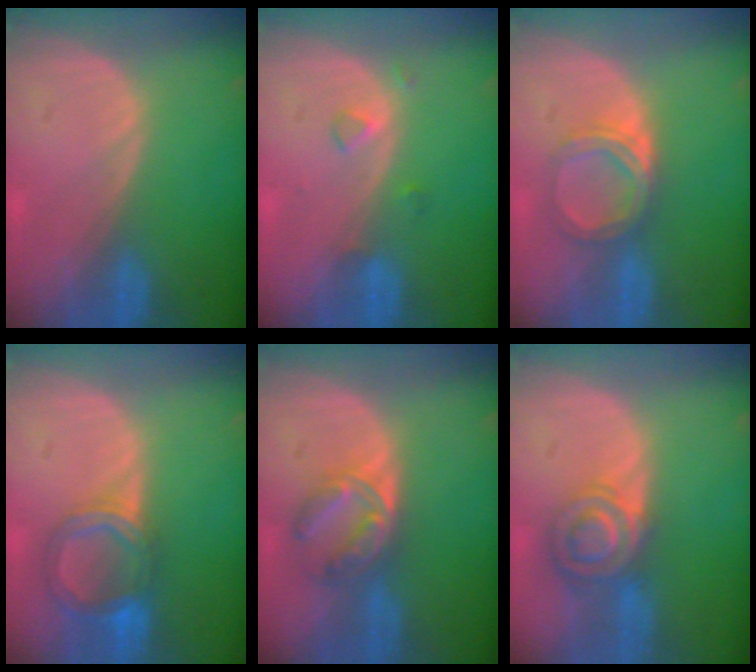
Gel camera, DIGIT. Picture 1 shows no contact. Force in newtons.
{"total": 1.8, "press": 1.8, "slide": 0.1}
{"total": 5.4, "press": 4.7, "slide": 2.5}
{"total": 6.3, "press": 5.8, "slide": 2.4}
{"total": 6.0, "press": 5.6, "slide": 2.2}
{"total": 7.3, "press": 6.1, "slide": 4.0}